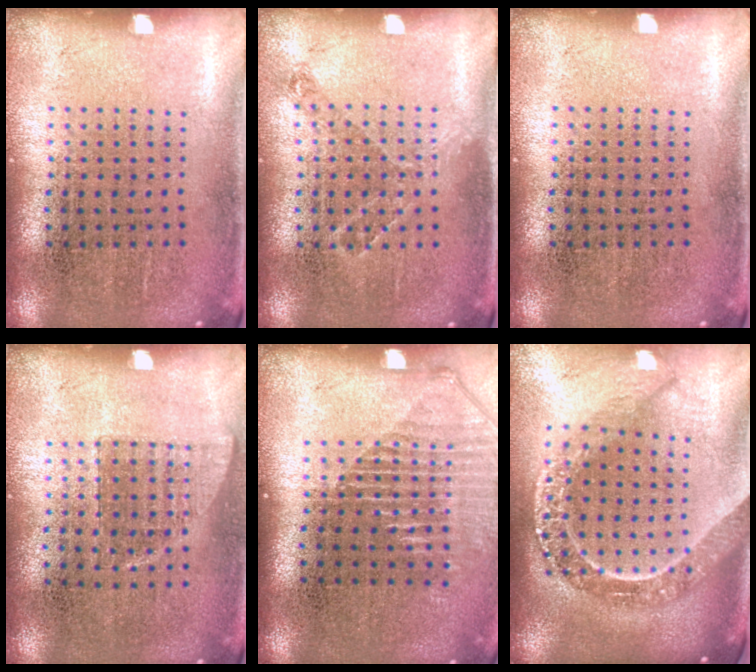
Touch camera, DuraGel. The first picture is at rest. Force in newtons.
{"total": 0.8, "press": 0.7, "slide": 0.4}
{"total": 0.0}
{"total": 0.7, "press": 0.6, "slide": 0.3}
{"total": 1.4, "press": 1.3, "slide": 0.6}
{"total": 2.4, "press": 2.0, "slide": 1.3}